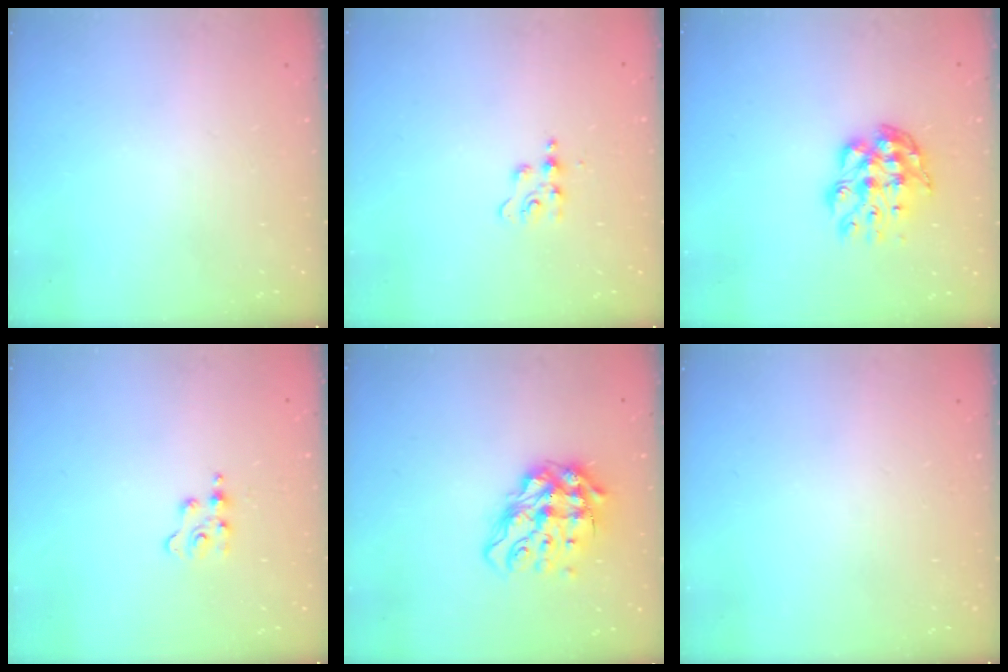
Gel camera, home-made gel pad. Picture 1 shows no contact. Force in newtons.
{"total": 4.4, "press": 4.3, "slide": 0.7}
{"total": 10.0, "press": 9.9, "slide": 0.9}
{"total": 3.0, "press": 3.0, "slide": 0.5}
{"total": 13.8, "press": 13.7, "slide": 1.7}
{"total": 0.0}